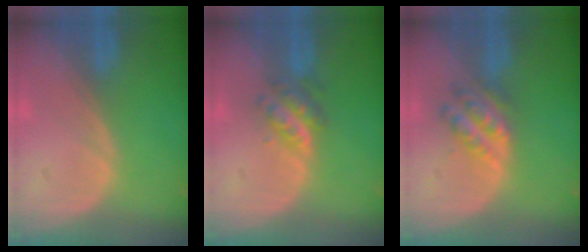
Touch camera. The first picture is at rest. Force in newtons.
{"total": 4.7, "press": 4.3, "slide": 2.0}
{"total": 5.3, "press": 4.9, "slide": 2.0}